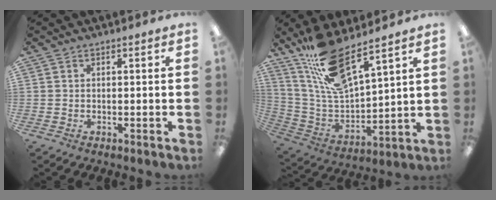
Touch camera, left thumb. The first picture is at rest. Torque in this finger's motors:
{"motor_torque": [0.34, 0.28, 0.13, -0.49, 0.10]}